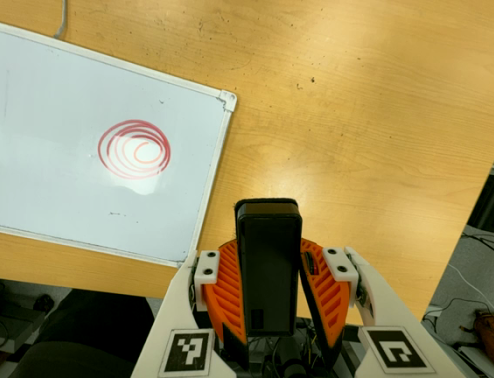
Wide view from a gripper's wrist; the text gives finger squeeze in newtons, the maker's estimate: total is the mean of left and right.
{"total": 8.0, "left": 6.3, "right": 9.8}